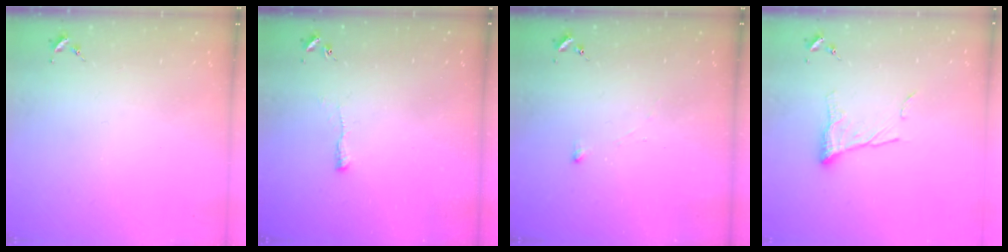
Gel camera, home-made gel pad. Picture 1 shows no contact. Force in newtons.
{"total": 3.5, "press": 3.5, "slide": 0.7}
{"total": 2.6, "press": 2.6, "slide": 0.6}
{"total": 9.5, "press": 9.5, "slide": 0.5}